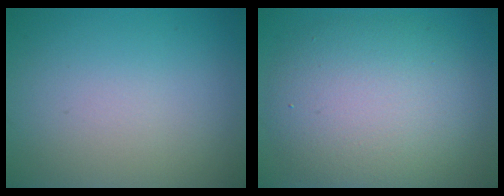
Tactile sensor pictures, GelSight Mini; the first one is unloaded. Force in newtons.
{"total": 8.5, "press": 8.5, "slide": 0.3}